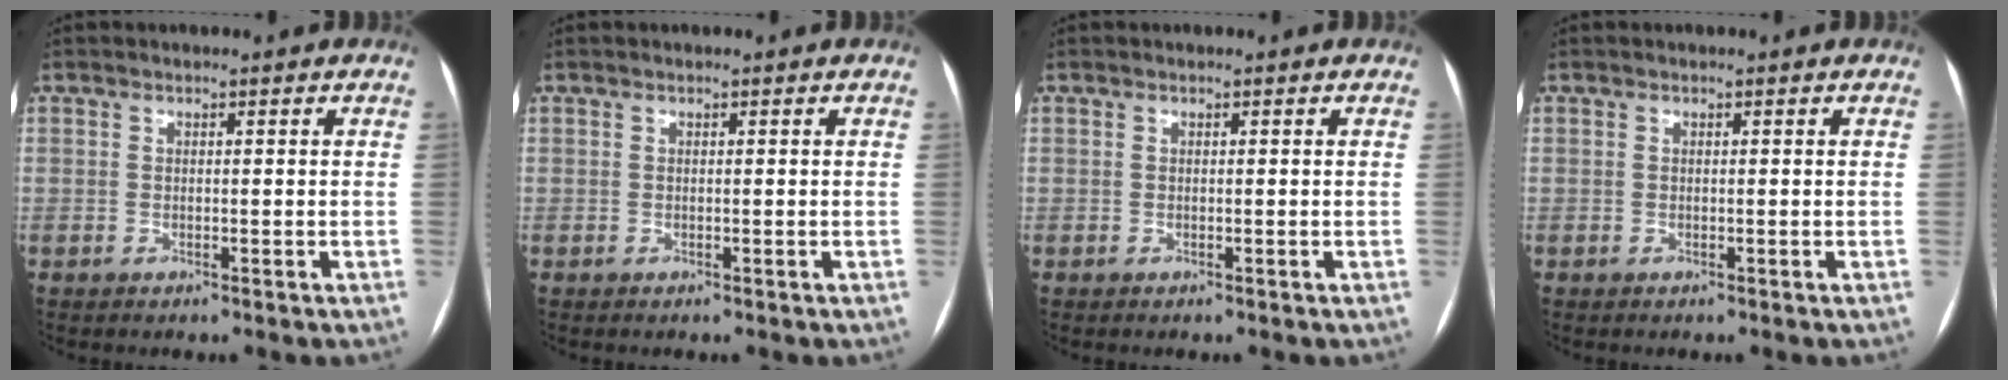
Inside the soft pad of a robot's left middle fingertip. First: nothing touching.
{"total": 0.0}
{"total": 0.0}
{"total": 0.0}